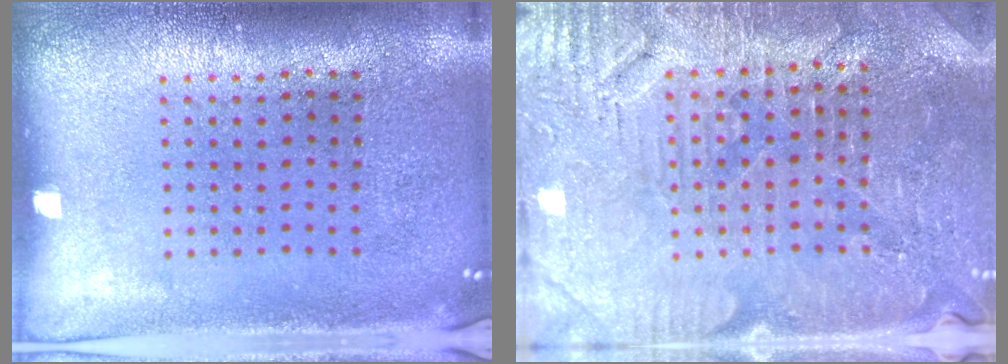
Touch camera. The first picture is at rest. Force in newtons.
{"total": 3.7, "press": 3.6, "slide": 0.6}